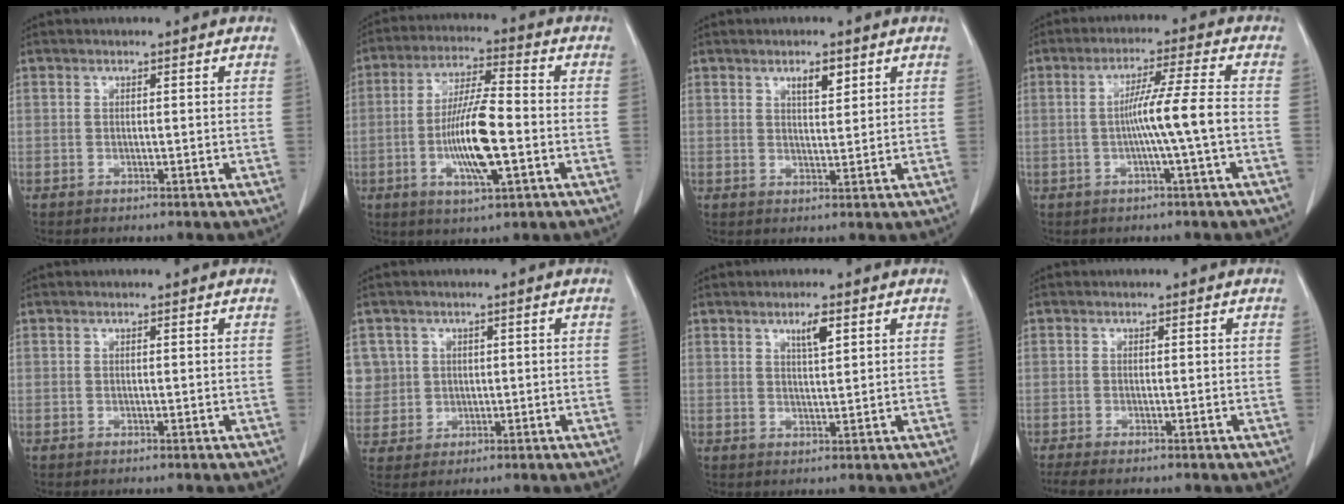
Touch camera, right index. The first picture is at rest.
{"total": 11.7, "force": [-2.6, 2.0, 11.2], "torque": [-0.215, -0.004, -0.046]}
{"total": 3.2, "force": [1.9, 1.0, 2.4], "torque": [-0.039, -0.003, 0.032]}
{"total": 7.1, "force": [-1.2, -1.3, 6.9], "torque": [-0.119, 0.009, -0.021]}
{"total": 0.0}
{"total": 7.8, "force": [2.2, 7.5, 0.5], "torque": [-0.027, 0.027, 0.065]}
{"total": 3.0, "force": [1.7, 0.5, 2.5], "torque": [-0.043, -0.002, 0.029]}
{"total": 1.7, "force": [-1.1, 0.3, 1.2], "torque": [-0.028, -0.006, -0.023]}